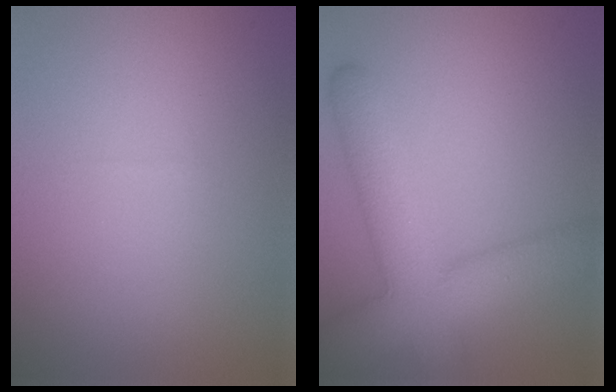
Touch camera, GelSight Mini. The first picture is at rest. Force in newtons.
{"total": 8.3, "press": 8.3, "slide": 0.5}